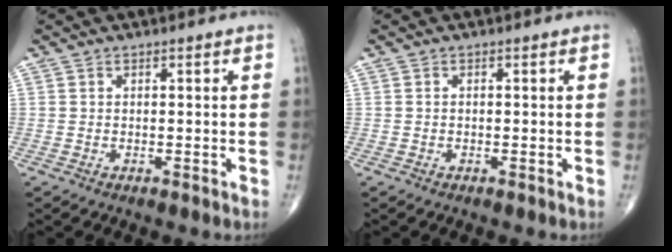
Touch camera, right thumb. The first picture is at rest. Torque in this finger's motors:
{"motor_torque": [-0.25, 0.01, 0.02, 0.12, 0.02]}